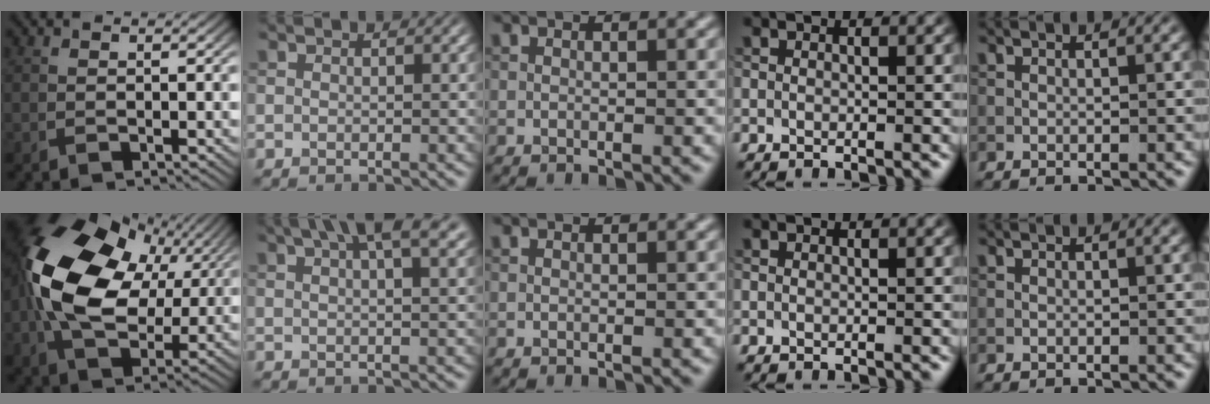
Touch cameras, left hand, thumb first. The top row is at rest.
{"thumb": {"total": 19.5, "force": [4.4, 13.2, 13.7], "torque": [-0.302, 0.011, 0.083]}, "index": {"total": 8.6, "force": [5.3, 3.0, 6.1], "torque": [-0.061, 0.032, 0.055]}}